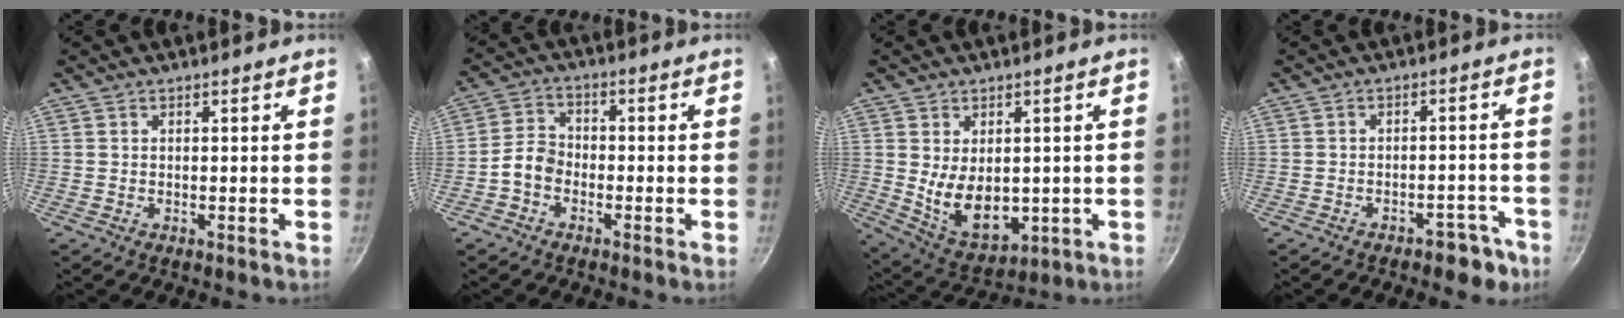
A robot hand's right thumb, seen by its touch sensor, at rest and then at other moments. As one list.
[{"total": 4.9, "force": [-2.2, 3.5, 2.5], "torque": [-0.034, 0.031, -0.052]}, {"total": 11.4, "force": [0.0, 7.5, 8.6], "torque": [-0.118, -0.024, 0.032]}, {"total": 5.6, "force": [-3.8, 3.2, 2.6], "torque": [-0.001, 0.049, -0.027]}]